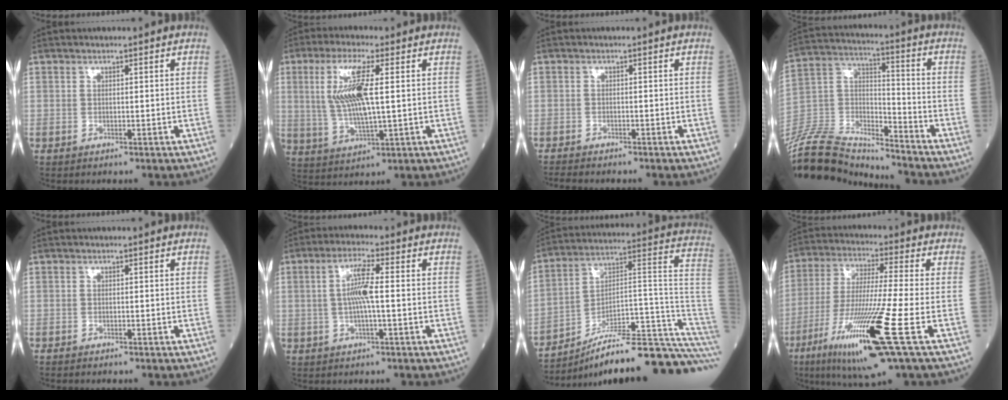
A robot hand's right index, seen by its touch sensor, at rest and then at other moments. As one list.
[{"total": 10.0, "force": [1.9, 1.4, 9.7], "torque": [-0.209, 0.001, 0.040]}, {"total": 4.0, "force": [-3.6, 0.5, 1.6], "torque": [-0.029, -0.011, -0.054]}, {"total": 21.0, "force": [-20.1, 3.1, 5.2], "torque": [-0.125, 0.018, -0.349]}, {"total": 1.2, "force": [-1.1, 0.2, 0.5], "torque": [-0.011, -0.003, -0.014]}, {"total": 5.6, "force": [0.1, 0.3, 5.6], "torque": [-0.112, 0.005, -0.001]}, {"total": 23.9, "force": [-19.6, 0.6, 13.6], "torque": [-0.111, 0.053, -0.292]}, {"total": 17.3, "force": [-7.2, -0.8, 15.7], "torque": [-0.320, -0.046, -0.135]}]